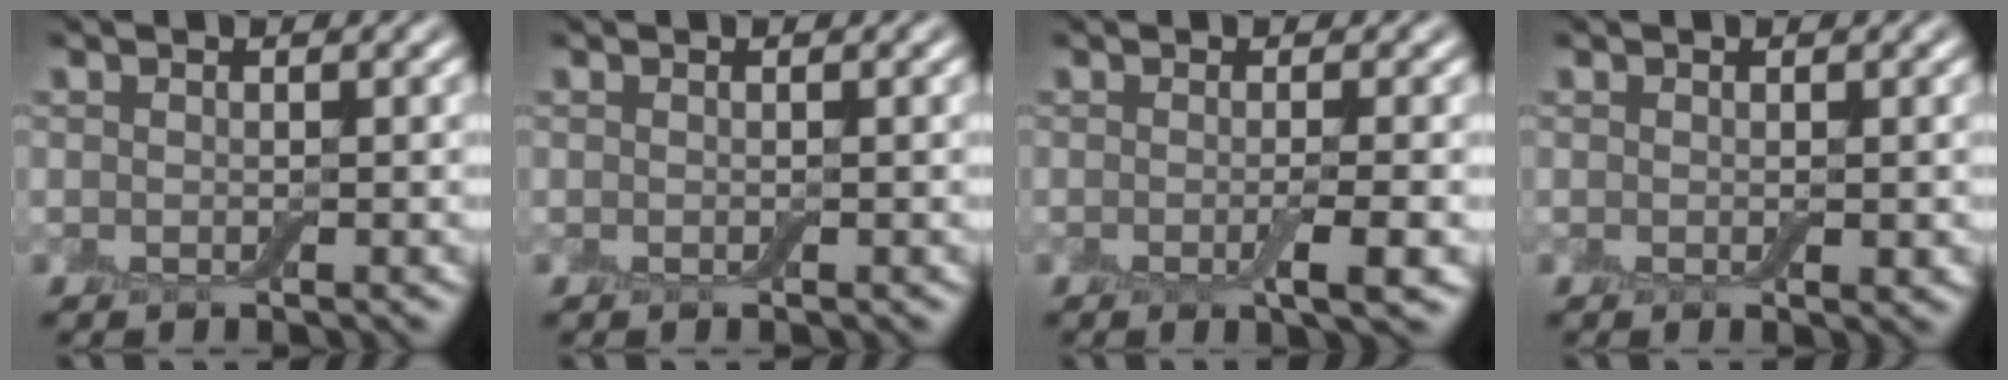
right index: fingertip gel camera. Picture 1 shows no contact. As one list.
[{"total": 0.0}, {"total": 2.7, "force": [-0.6, 0.5, 2.5], "torque": [-0.037, -0.004, -0.013]}, {"total": 0.6, "force": [0.0, 0.3, 0.6], "torque": [-0.007, -0.002, 0.000]}]